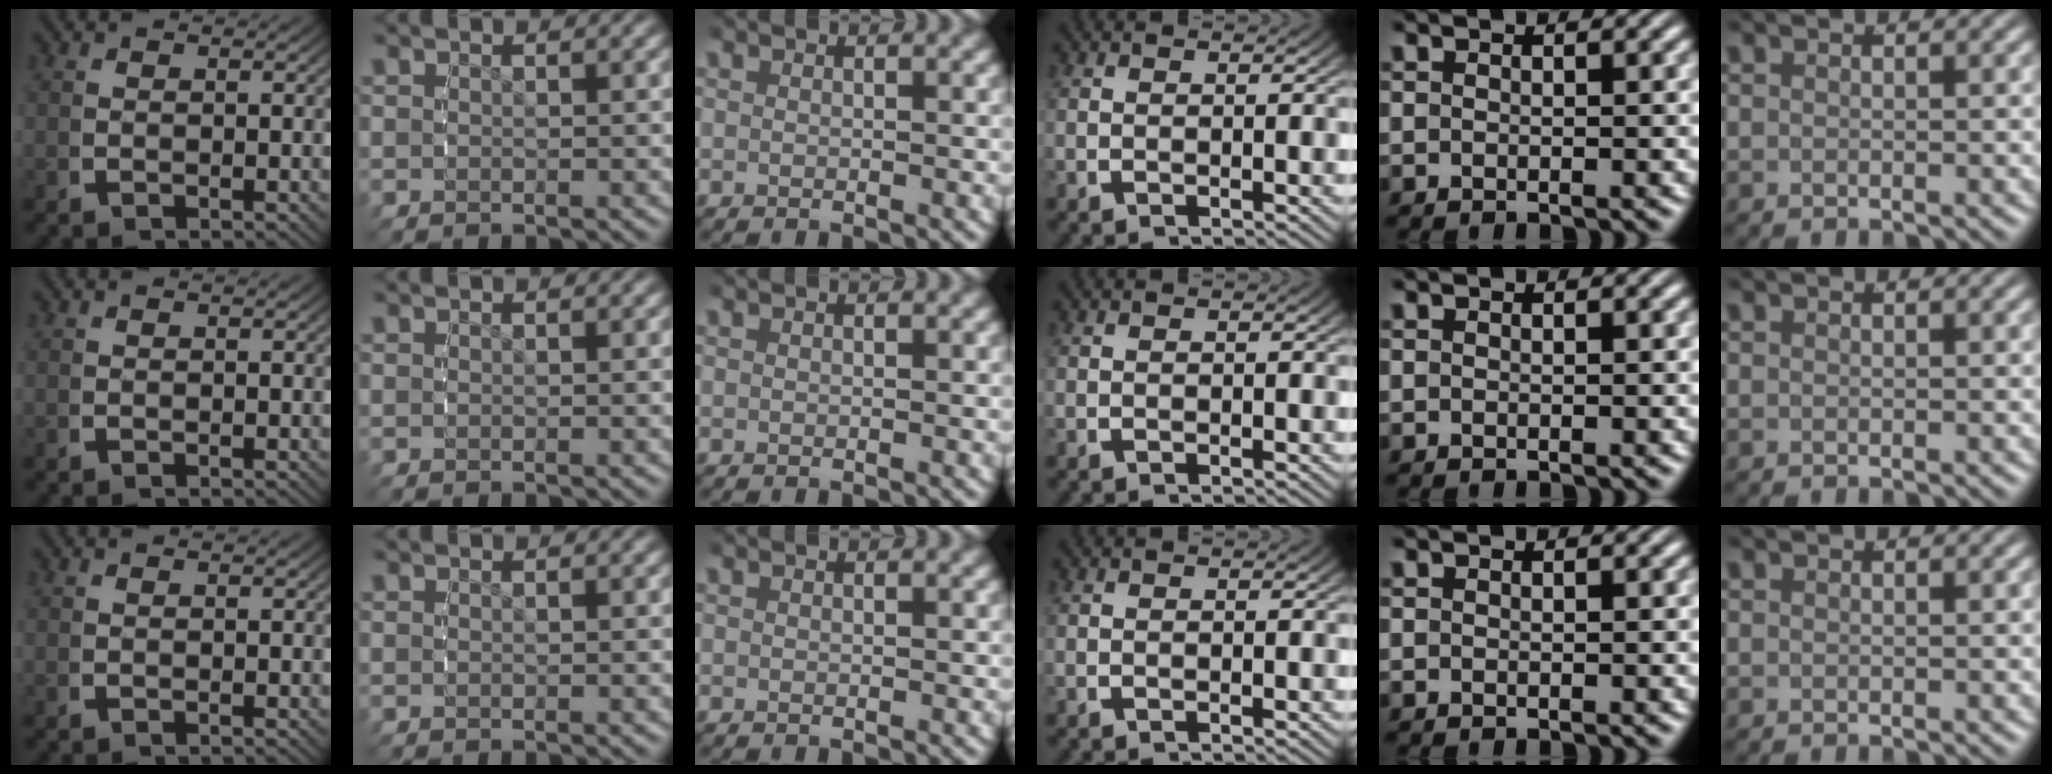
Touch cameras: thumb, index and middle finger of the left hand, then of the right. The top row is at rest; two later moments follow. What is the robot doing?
{"motion": "reach", "object": "stress ball aka squeeze ball"}